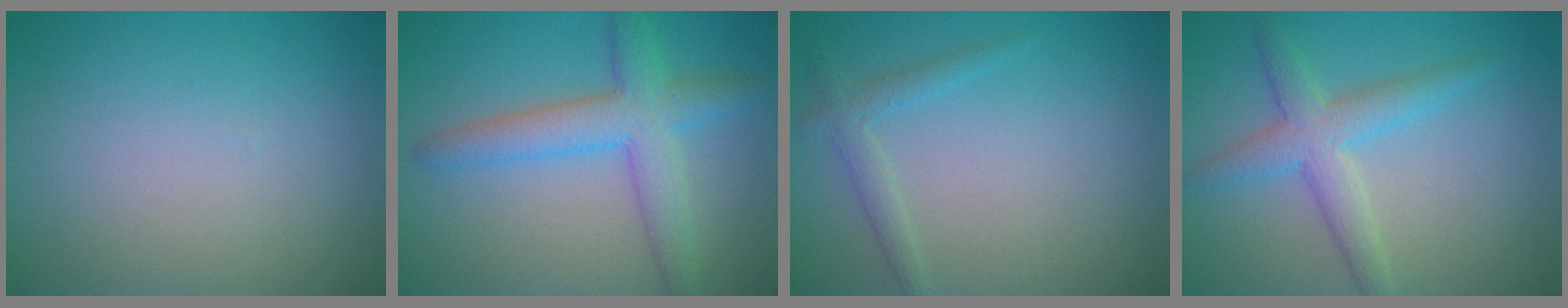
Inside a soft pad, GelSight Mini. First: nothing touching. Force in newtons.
{"total": 5.4, "press": 5.3, "slide": 0.3}
{"total": 1.8, "press": 1.8, "slide": 0.1}
{"total": 3.9, "press": 3.9, "slide": 0.1}